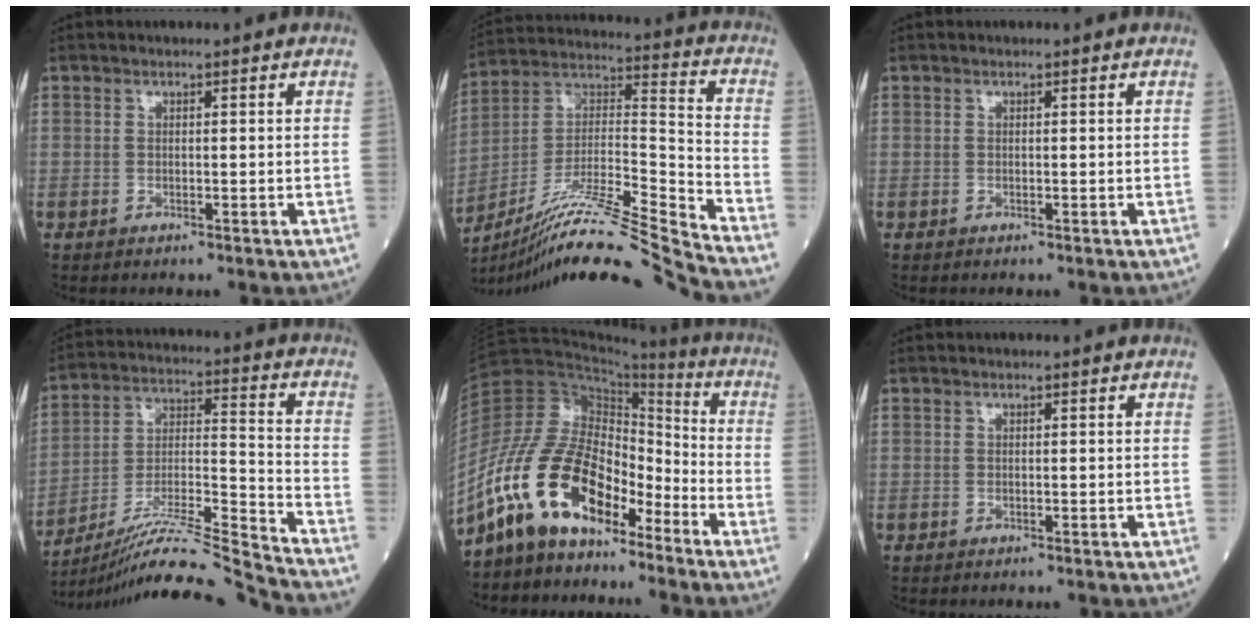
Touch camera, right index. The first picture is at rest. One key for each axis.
{"total": 22.5, "fx": -19.7, "fy": -2.4, "fz": 10.5, "tx": -0.200, "ty": -0.007, "tz": -0.345}
{"total": 0.0}
{"total": 18.3, "fx": -17.0, "fy": -3.1, "fz": 6.1, "tx": -0.112, "ty": 0.003, "tz": -0.295}
{"total": 14.6, "fx": -10.2, "fy": 6.4, "fz": 8.2, "tx": -0.176, "ty": 0.035, "tz": -0.193}
{"total": 0.0}